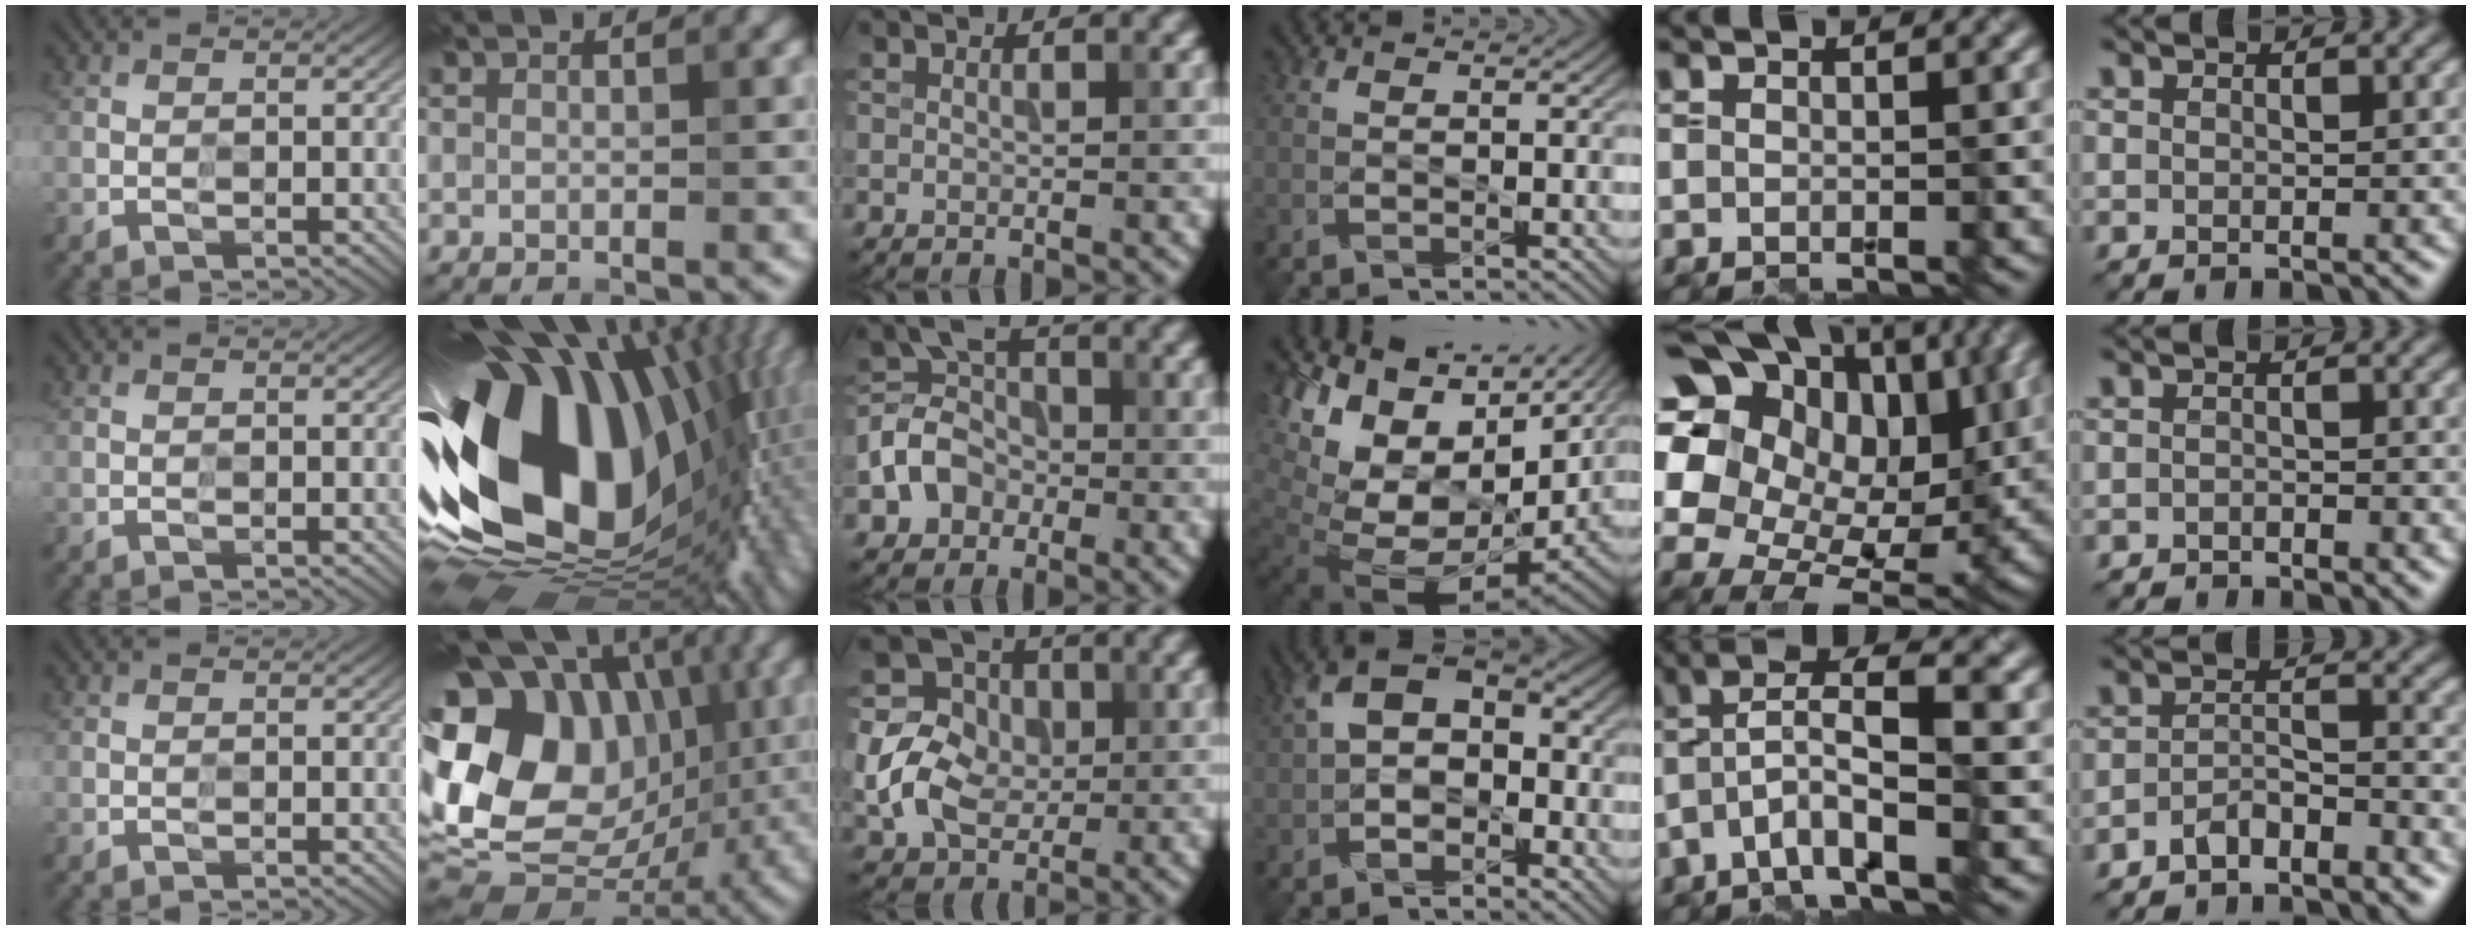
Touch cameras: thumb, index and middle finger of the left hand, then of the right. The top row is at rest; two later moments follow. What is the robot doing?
{"motion": "wipe", "object": "paper plate"}